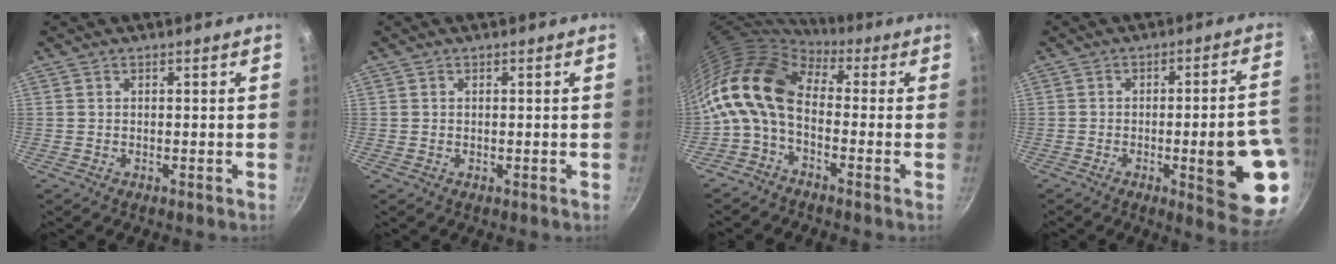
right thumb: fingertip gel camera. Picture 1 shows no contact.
{"total": 0.0}
{"total": 12.7, "force": [-0.7, 7.9, 10.0], "torque": [-0.184, 0.027, -0.033]}
{"total": 15.4, "force": [-3.8, 3.2, 14.6], "torque": [-0.163, 0.021, -0.044]}